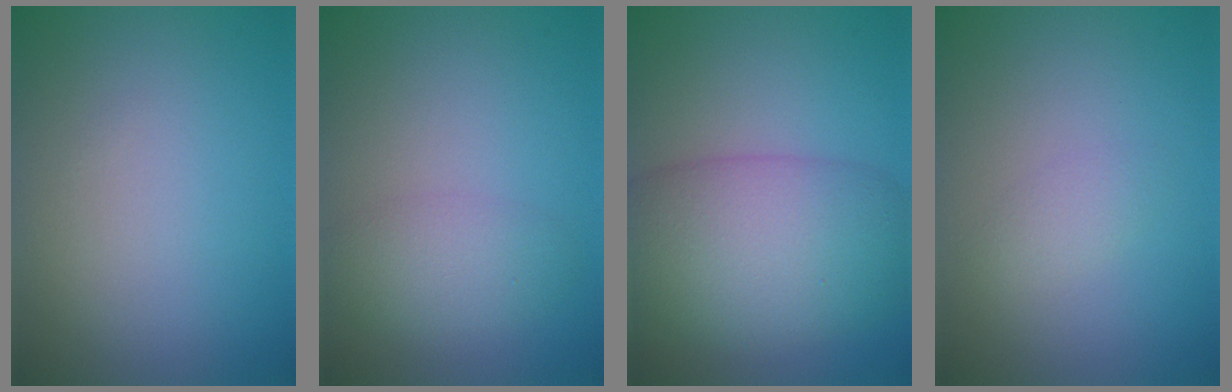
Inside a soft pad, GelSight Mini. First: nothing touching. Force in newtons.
{"total": 2.8, "press": 2.8, "slide": 0.1}
{"total": 9.4, "press": 9.4, "slide": 0.2}
{"total": 1.2, "press": 1.2, "slide": 0.1}